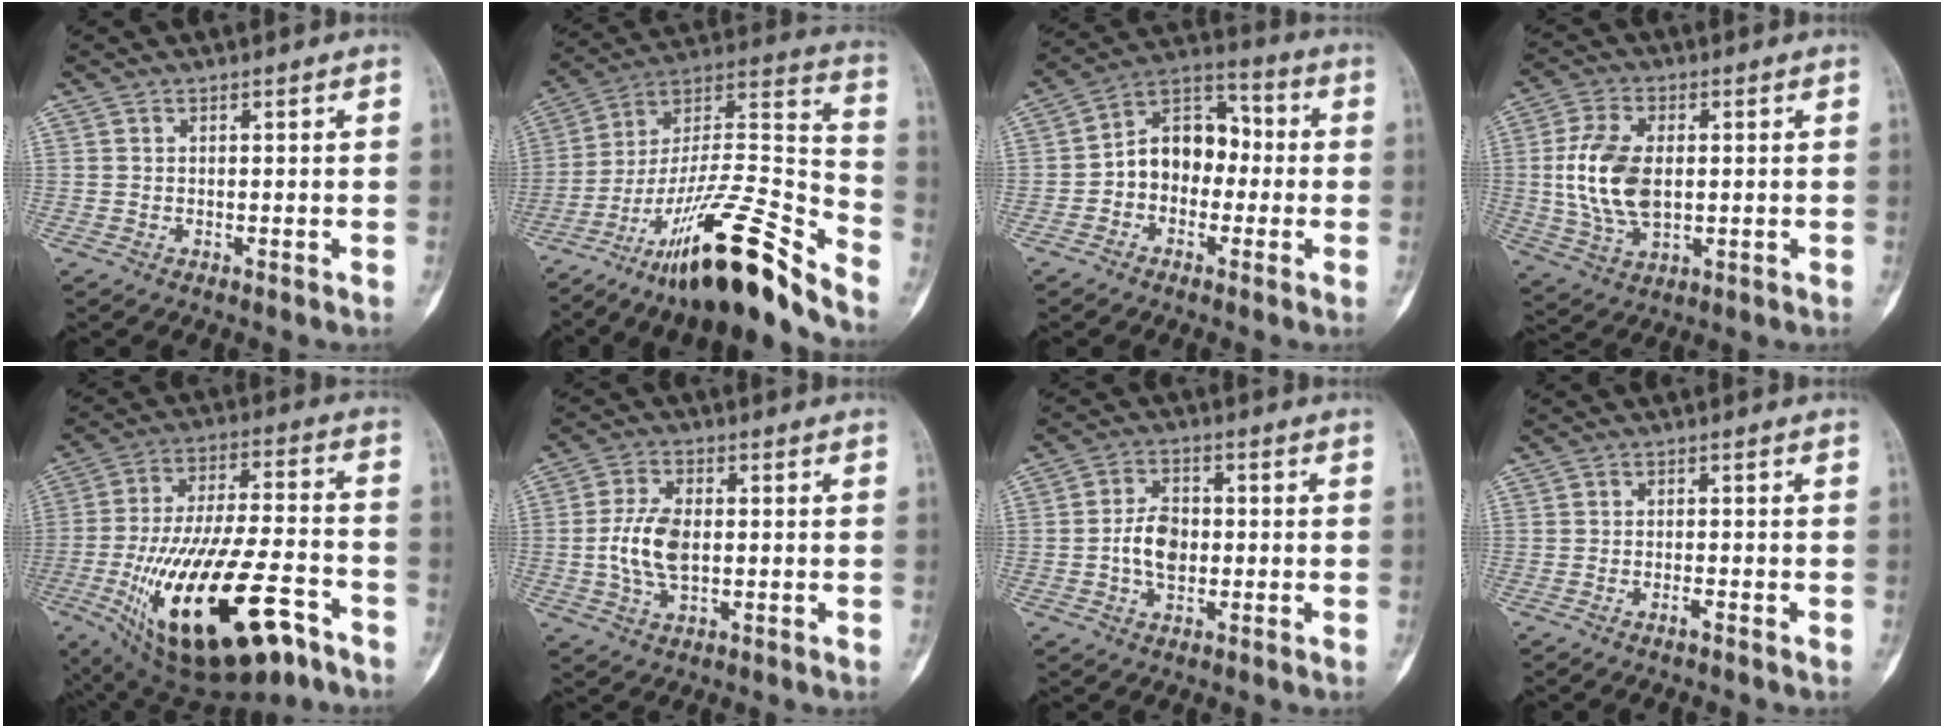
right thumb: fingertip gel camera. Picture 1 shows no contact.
{"total": 25.9, "force": [-18.2, 4.6, 17.8], "torque": [-0.276, 0.099, -0.312]}
{"total": 11.2, "force": [-1.2, 8.4, 7.4], "torque": [-0.080, 0.048, -0.038]}
{"total": 12.8, "force": [0.5, 7.5, 10.3], "torque": [-0.200, -0.003, 0.017]}
{"total": 28.2, "force": [-13.0, 11.1, 22.4], "torque": [-0.406, 0.046, -0.203]}
{"total": 8.6, "force": [-0.4, 4.9, 7.1], "torque": [-0.145, 0.005, -0.007]}
{"total": 6.8, "force": [-0.8, 4.5, 5.1], "torque": [-0.079, 0.013, -0.018]}
{"total": 1.3, "force": [-0.9, 0.3, 0.8], "torque": [-0.015, 0.006, -0.018]}